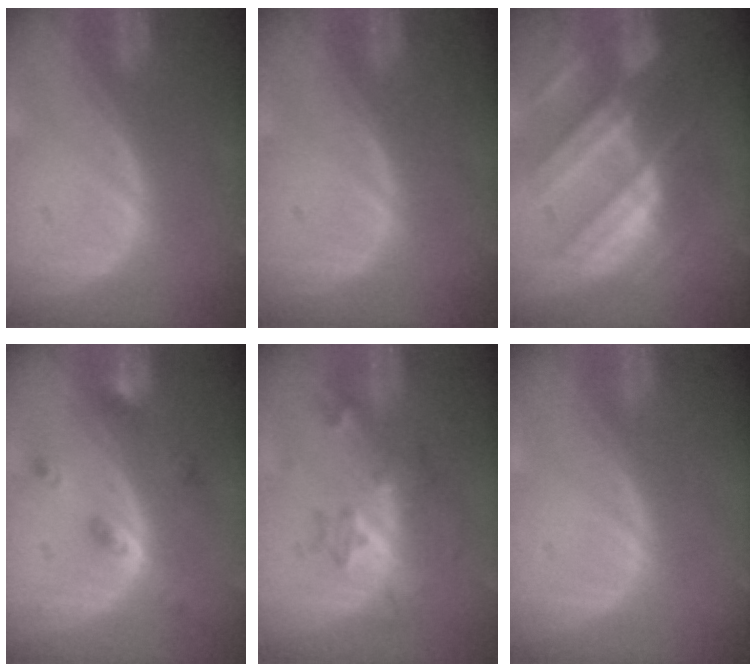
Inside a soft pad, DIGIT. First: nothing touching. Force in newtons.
{"total": 0.0}
{"total": 10.4, "press": 9.1, "slide": 4.9}
{"total": 4.4, "press": 4.1, "slide": 1.6}
{"total": 6.1, "press": 5.4, "slide": 2.9}
{"total": 0.0}